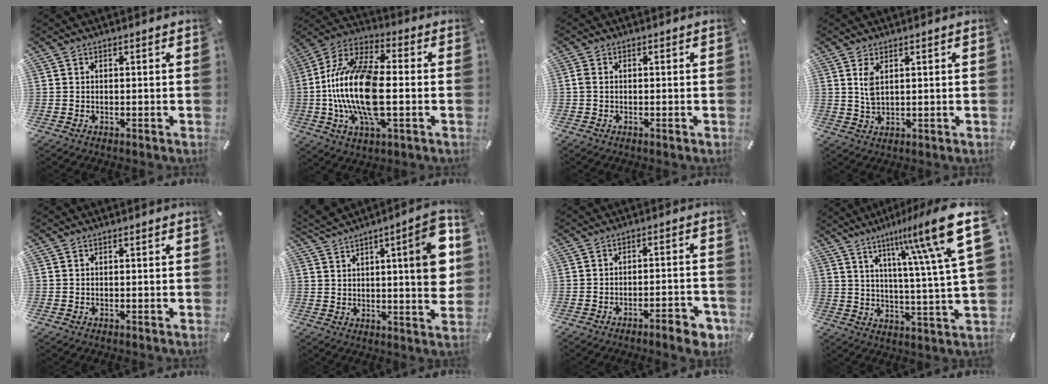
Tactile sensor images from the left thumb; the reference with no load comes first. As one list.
[{"total": 19.2, "force": [-2.3, 8.7, 17.0], "torque": [-0.361, -0.006, -0.041]}, {"total": 1.3, "force": [-0.2, 0.6, 1.2], "torque": [-0.023, 0.001, -0.004]}, {"total": 3.8, "force": [1.3, 1.6, 3.2], "torque": [-0.076, 0.001, 0.020]}, {"total": 0.0}, {"total": 14.1, "force": [5.2, 3.1, 12.7], "torque": [-0.178, -0.028, 0.079]}, {"total": 6.6, "force": [-4.6, 1.7, 4.4], "torque": [-0.063, 0.017, -0.076]}, {"total": 20.1, "force": [10.4, 2.4, 17.0], "torque": [-0.253, -0.057, 0.147]}]